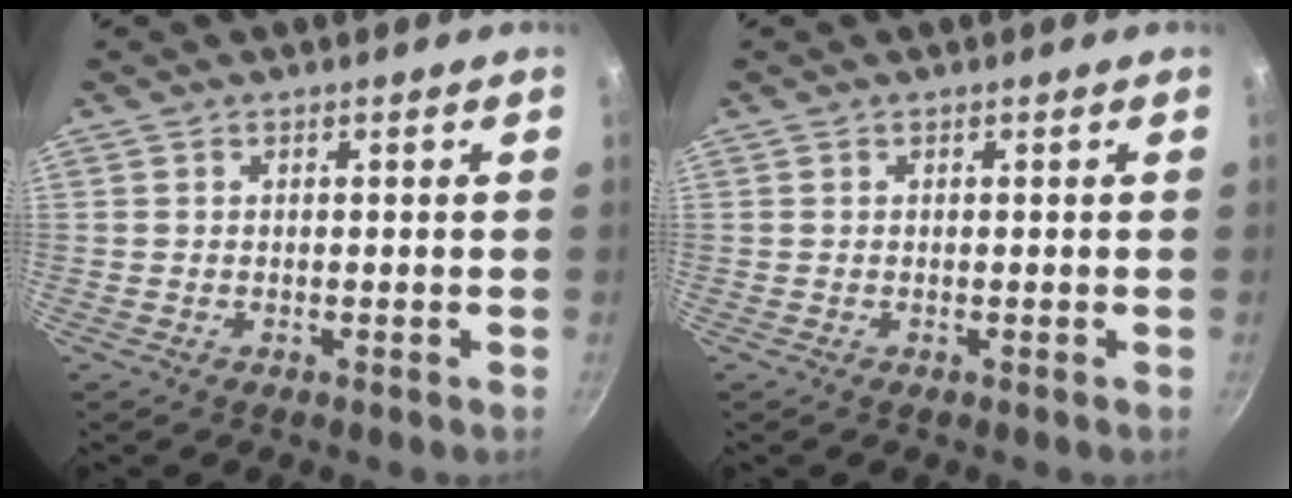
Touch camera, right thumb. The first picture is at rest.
{"total": 0.0}